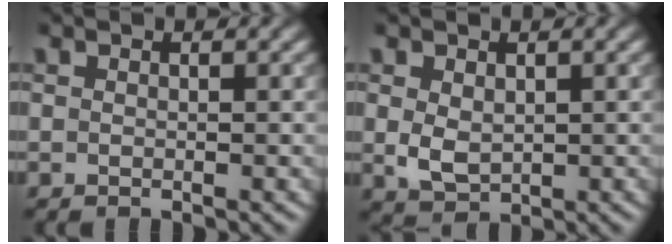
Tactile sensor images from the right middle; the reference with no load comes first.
{"total": 2.7, "force": [0.3, 1.9, 1.8], "torque": [-0.040, -0.003, 0.011]}